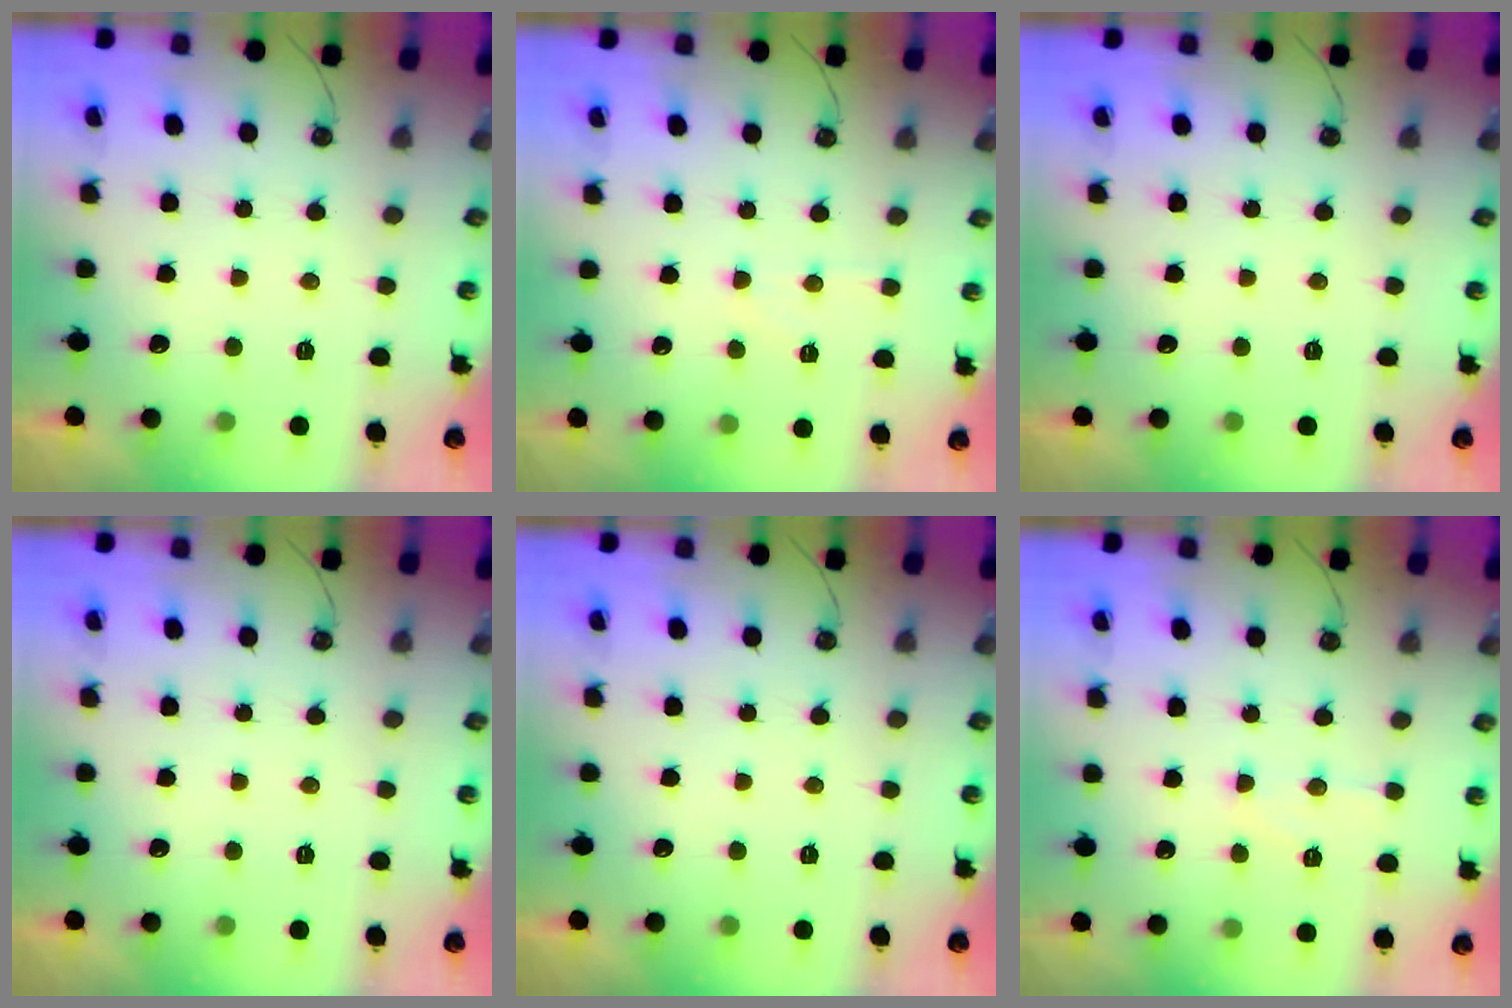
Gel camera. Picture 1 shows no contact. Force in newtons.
{"total": 5.3, "press": 5.3, "slide": 0.6}
{"total": 0.0}
{"total": 0.0}
{"total": 0.0}
{"total": 8.4, "press": 8.3, "slide": 0.6}